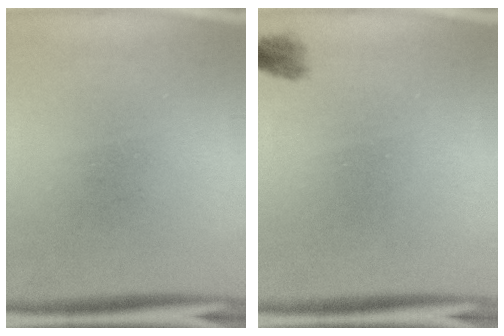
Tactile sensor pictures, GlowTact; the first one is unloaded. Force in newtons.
{"total": 1.3}